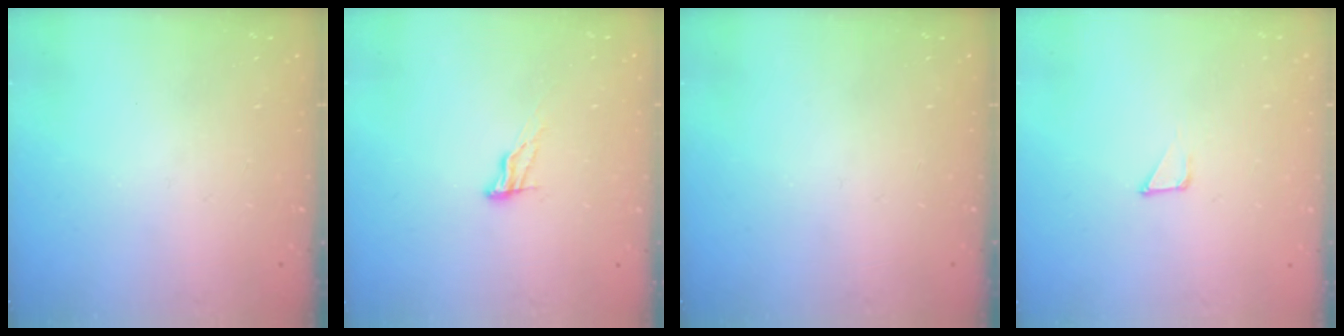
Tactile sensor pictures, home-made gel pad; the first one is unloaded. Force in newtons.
{"total": 5.1, "press": 5.1, "slide": 0.5}
{"total": 0.0}
{"total": 1.6, "press": 1.6, "slide": 0.1}